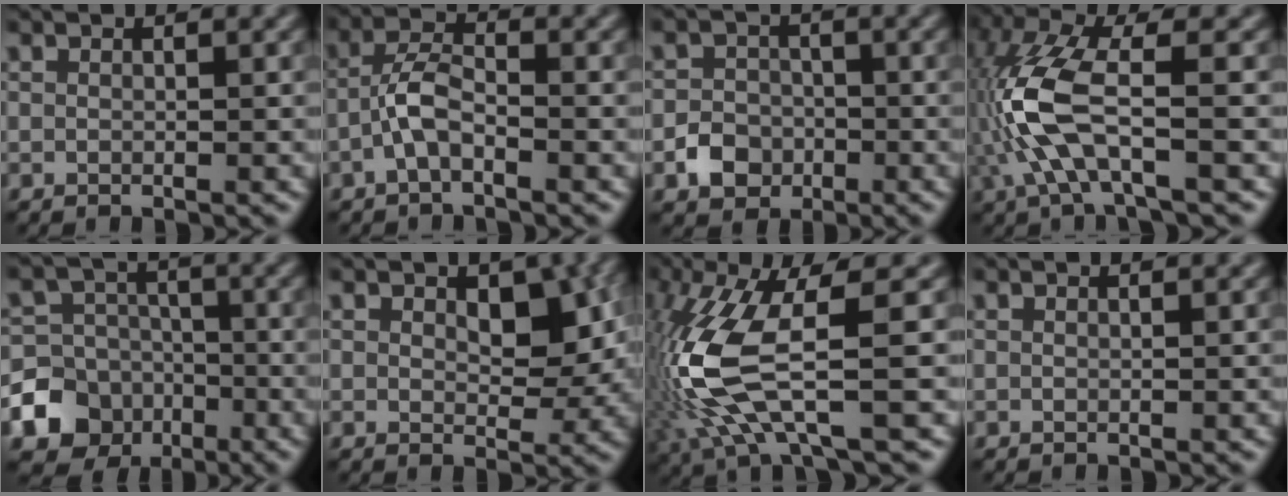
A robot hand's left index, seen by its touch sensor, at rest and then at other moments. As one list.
[{"total": 3.0, "force": [-1.5, 1.1, 2.4], "torque": [-0.049, 0.010, -0.038]}, {"total": 3.0, "force": [-1.4, 2.5, 1.1], "torque": [-0.011, 0.003, -0.026]}, {"total": 7.9, "force": [-1.4, 2.5, 7.4], "torque": [-0.187, 0.008, -0.028]}, {"total": 9.5, "force": [-4.3, 8.1, 2.4], "torque": [-0.037, -0.027, -0.100]}, {"total": 4.6, "force": [0.9, 2.7, 3.6], "torque": [-0.050, -0.007, 0.017]}, {"total": 10.4, "force": [-1.0, 2.8, 10.0], "torque": [-0.234, -0.008, -0.017]}, {"total": 0.5, "force": [0.2, 0.2, 0.4], "torque": [-0.001, 0.000, -0.004]}]